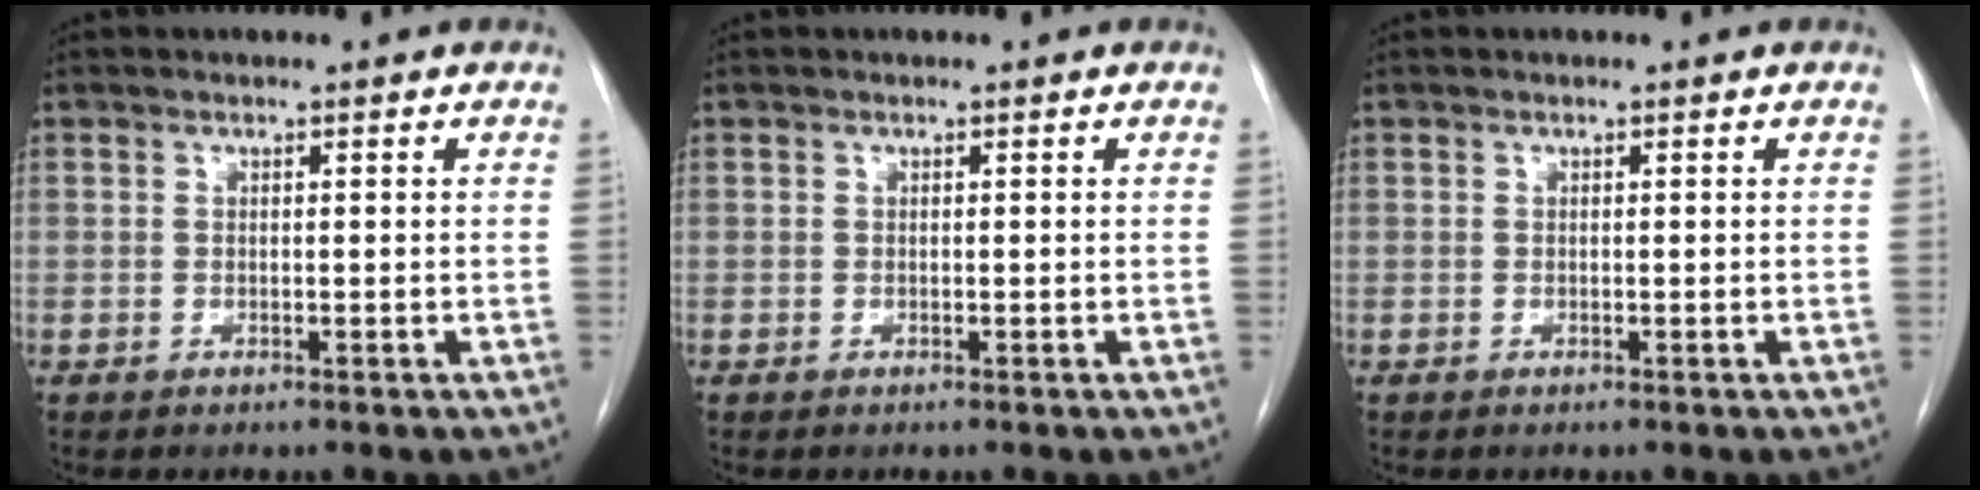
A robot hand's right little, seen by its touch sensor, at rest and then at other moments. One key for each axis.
{"total": 0.0}
{"total": 0.0}